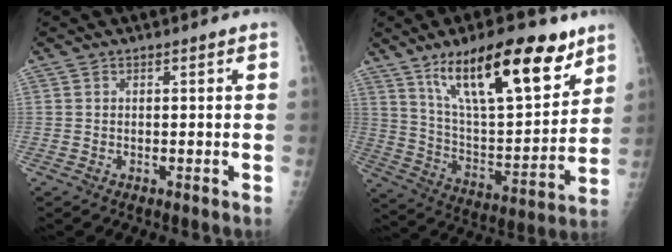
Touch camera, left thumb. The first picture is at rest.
{"total": 23.6, "force": [14.5, 7.8, 17.0], "torque": [-0.240, -0.053, 0.251]}